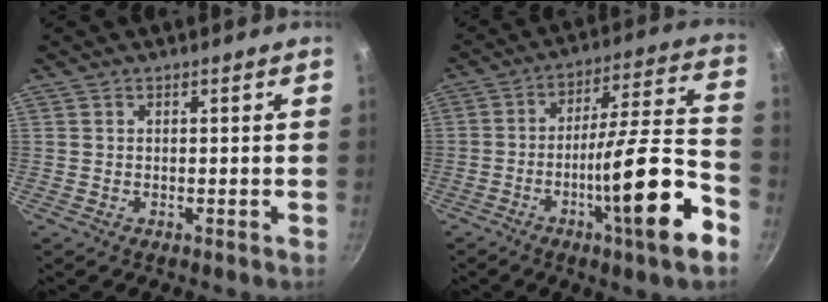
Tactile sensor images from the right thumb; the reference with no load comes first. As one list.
[{"total": 18.8, "force": [-7.9, 2.6, 16.8], "torque": [-0.235, 0.048, -0.131]}]